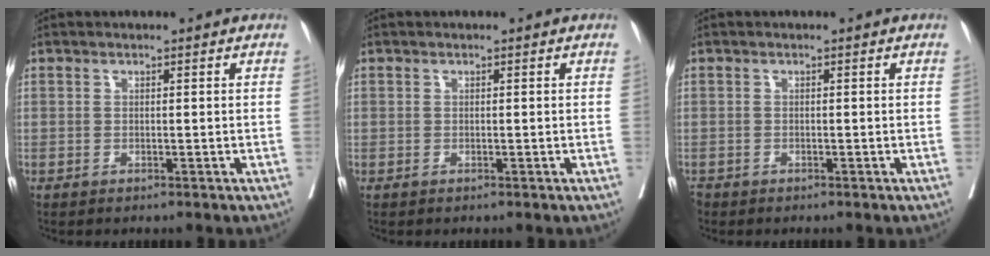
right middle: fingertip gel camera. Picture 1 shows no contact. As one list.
[{"total": 0.0}, {"total": 1.2, "force": [-0.9, 0.7, 0.2], "torque": [-0.009, -0.004, -0.015]}]